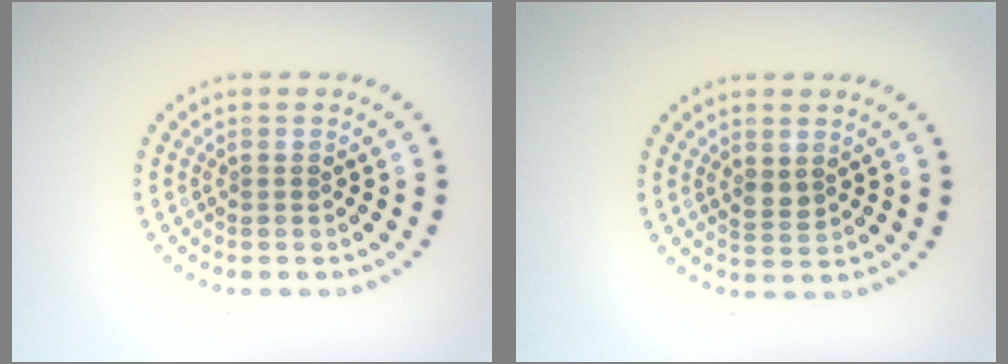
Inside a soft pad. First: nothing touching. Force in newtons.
{"total": 1.3, "press": 1.3, "slide": 0.4}